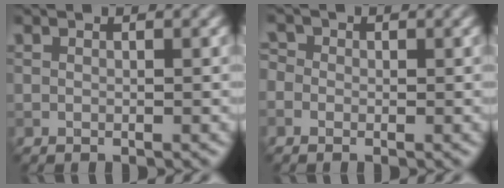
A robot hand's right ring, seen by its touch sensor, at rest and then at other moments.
{"total": 1.5, "force": [0.0, 1.4, 0.7], "torque": [-0.010, 0.004, -0.017]}